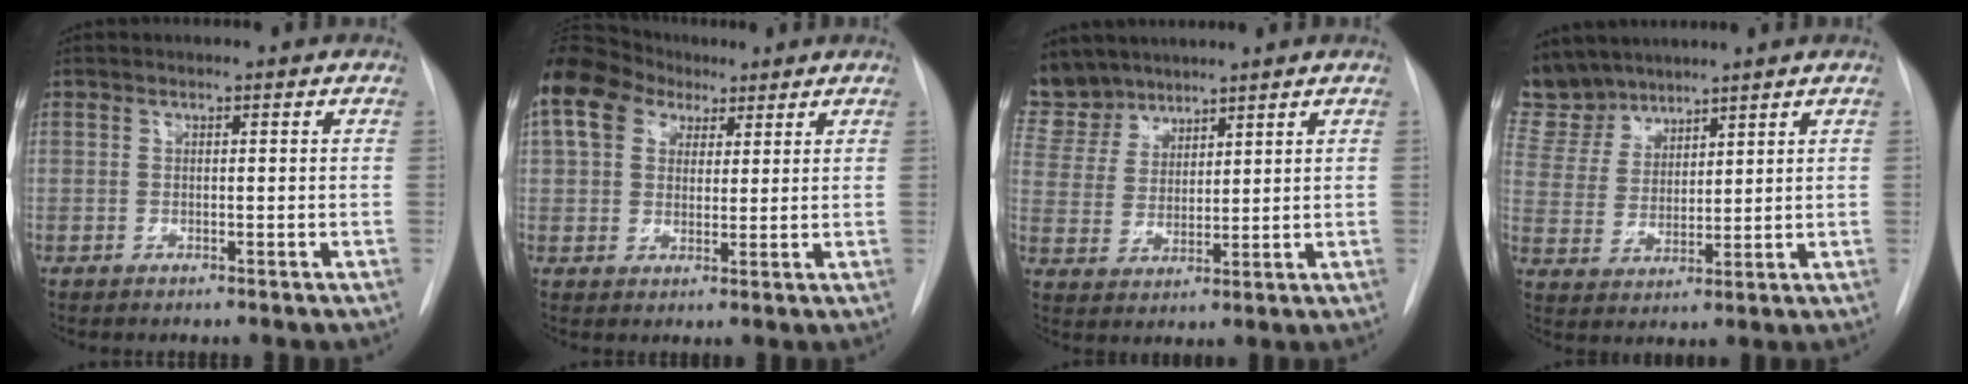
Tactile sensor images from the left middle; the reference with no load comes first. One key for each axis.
{"total": 17.1, "fx": 9.2, "fy": 12.0, "fz": 8.0, "tx": -0.226, "ty": 0.082, "tz": 0.168}
{"total": 8.9, "fx": 7.9, "fy": 4.0, "fz": 0.9, "tx": -0.027, "ty": 0.008, "tz": 0.169}
{"total": 9.3, "fx": 8.5, "fy": 3.6, "fz": 1.3, "tx": -0.039, "ty": 0.010, "tz": 0.184}